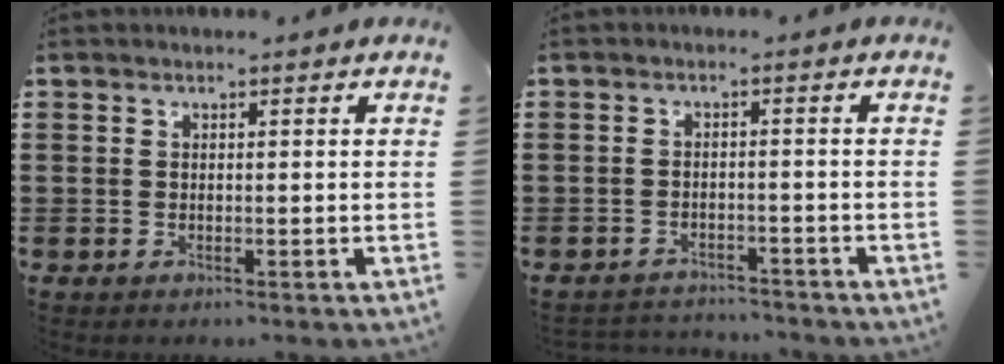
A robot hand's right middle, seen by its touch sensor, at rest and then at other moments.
{"total": 2.4, "force": [-2.4, 0.2, 0.0], "torque": [-0.009, -0.004, -0.051]}